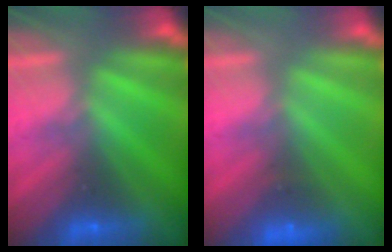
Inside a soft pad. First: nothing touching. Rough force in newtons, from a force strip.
{"total": 2.0}